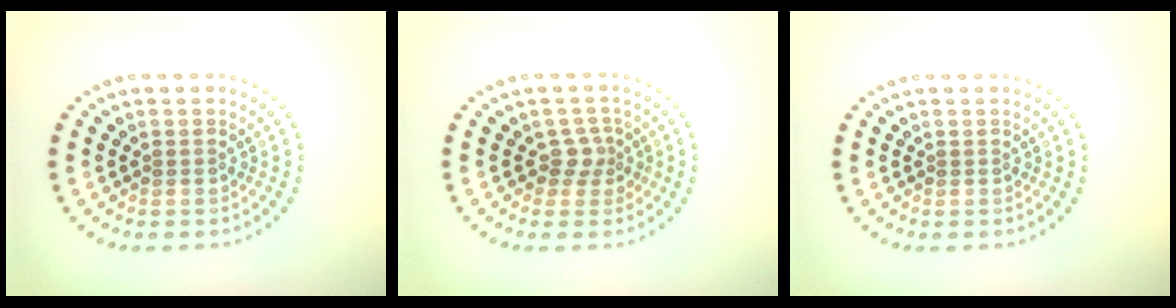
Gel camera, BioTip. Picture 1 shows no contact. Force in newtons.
{"total": 1.9, "press": 1.4, "slide": 1.3}
{"total": 0.0}